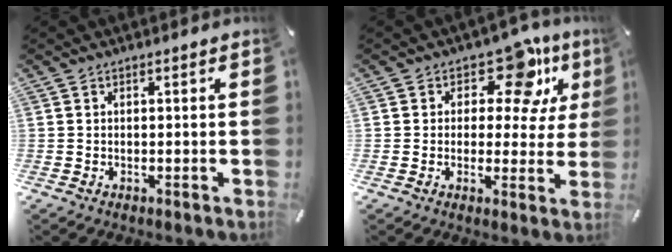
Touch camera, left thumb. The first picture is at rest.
{"total": 13.0, "force": [7.1, 7.1, 8.3], "torque": [-0.109, -0.039, 0.121]}